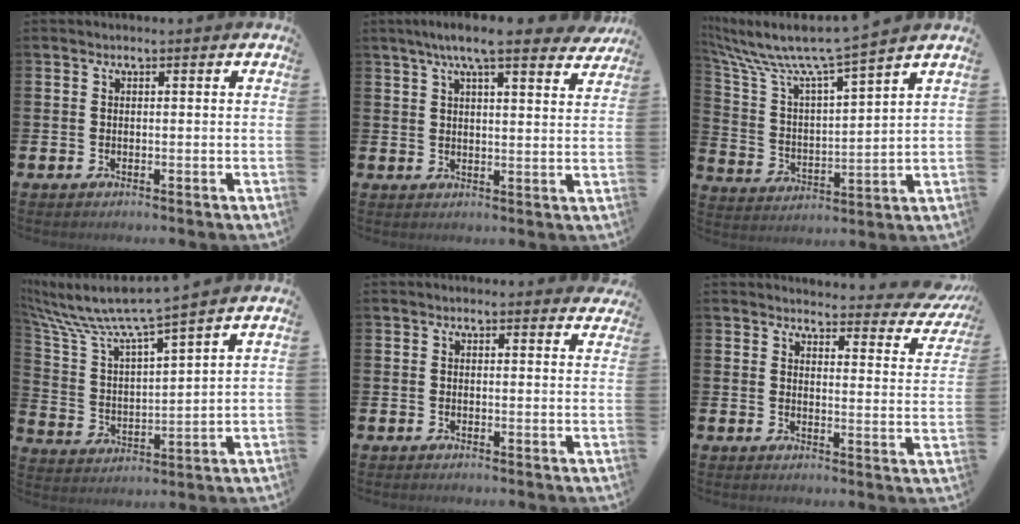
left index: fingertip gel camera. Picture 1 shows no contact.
{"total": 7.6, "force": [6.6, 1.0, 3.6], "torque": [-0.066, -0.023, 0.114]}
{"total": 8.6, "force": [7.7, 0.3, 3.8], "torque": [-0.110, -0.057, 0.123]}
{"total": 7.8, "force": [7.1, 0.4, 3.2], "torque": [-0.098, -0.053, 0.113]}
{"total": 0.9, "force": [0.8, 0.4, 0.1], "torque": [0.000, 0.003, 0.014]}
{"total": 3.5, "force": [3.2, 1.0, 0.7], "torque": [-0.008, -0.033, 0.046]}